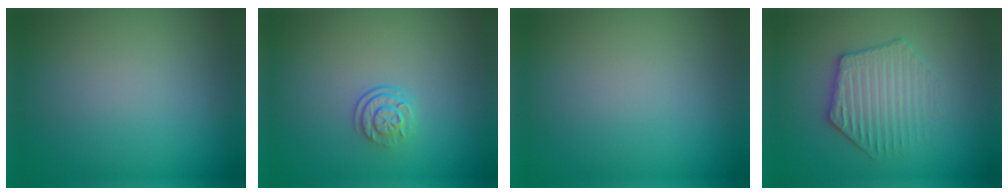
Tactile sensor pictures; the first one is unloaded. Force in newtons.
{"total": 2.4, "press": 1.7, "slide": 1.6}
{"total": 0.0}
{"total": 3.8, "press": 3.7, "slide": 1.2}